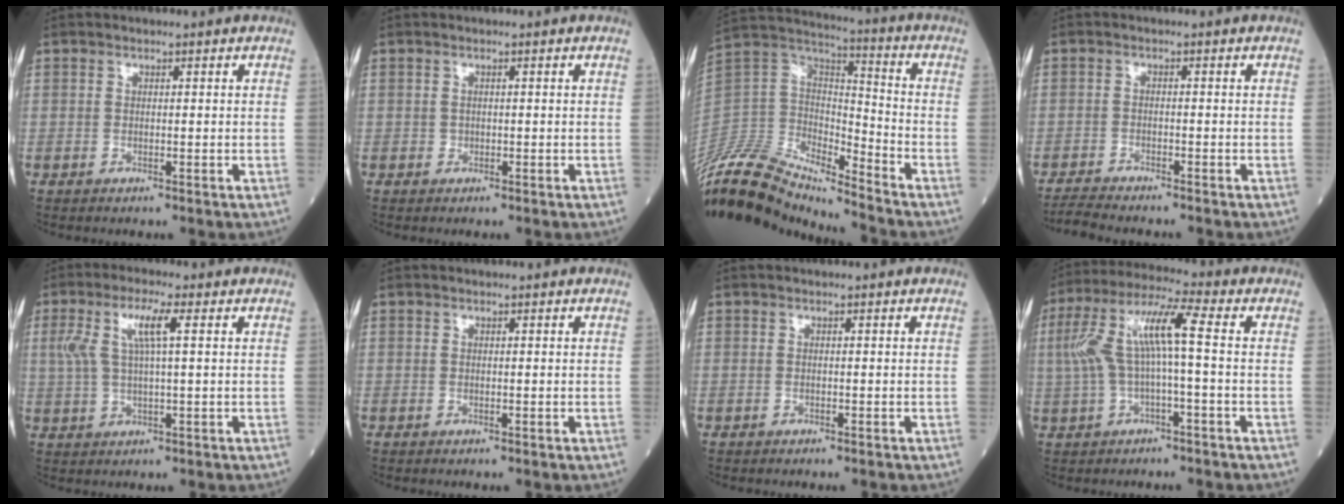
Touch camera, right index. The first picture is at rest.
{"total": 0.5, "force": [0.0, 0.5, 0.1], "torque": [0.000, 0.002, -0.001]}
{"total": 19.0, "force": [-17.7, 2.8, 6.4], "torque": [-0.131, 0.036, -0.331]}
{"total": 5.9, "force": [-5.5, 0.2, 2.1], "torque": [-0.032, -0.017, -0.091]}
{"total": 6.4, "force": [2.0, 0.9, 6.0], "torque": [-0.133, 0.018, 0.043]}
{"total": 0.0}
{"total": 0.0}
{"total": 9.9, "force": [0.5, 1.3, 9.9], "torque": [-0.208, 0.040, 0.008]}